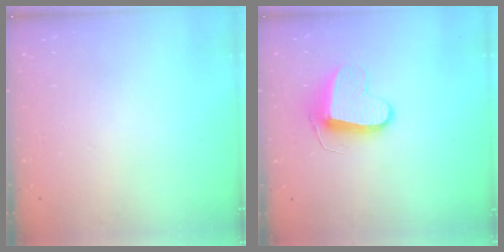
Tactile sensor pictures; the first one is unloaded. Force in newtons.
{"total": 9.7, "press": 9.7, "slide": 0.3}